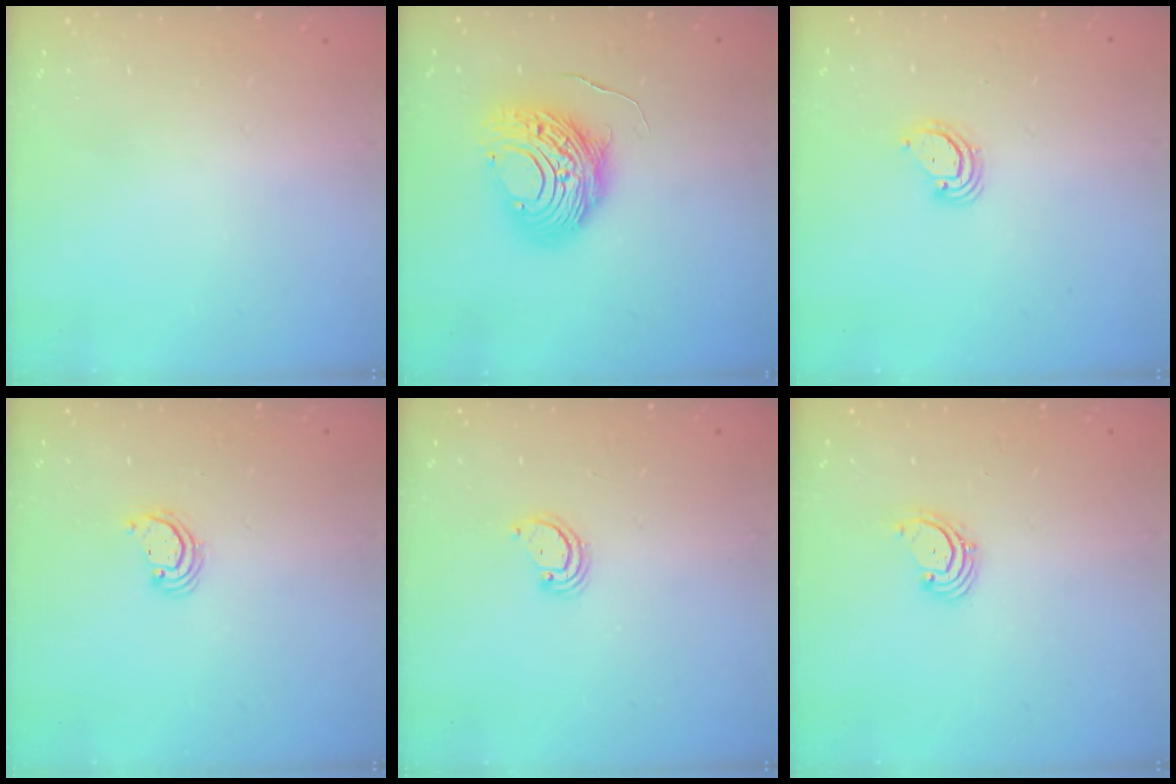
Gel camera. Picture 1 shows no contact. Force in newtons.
{"total": 12.3, "press": 12.2, "slide": 0.9}
{"total": 2.9, "press": 2.9, "slide": 0.2}
{"total": 2.2, "press": 2.2, "slide": 0.1}
{"total": 2.5, "press": 2.5, "slide": 0.2}
{"total": 1.8, "press": 1.7, "slide": 0.6}